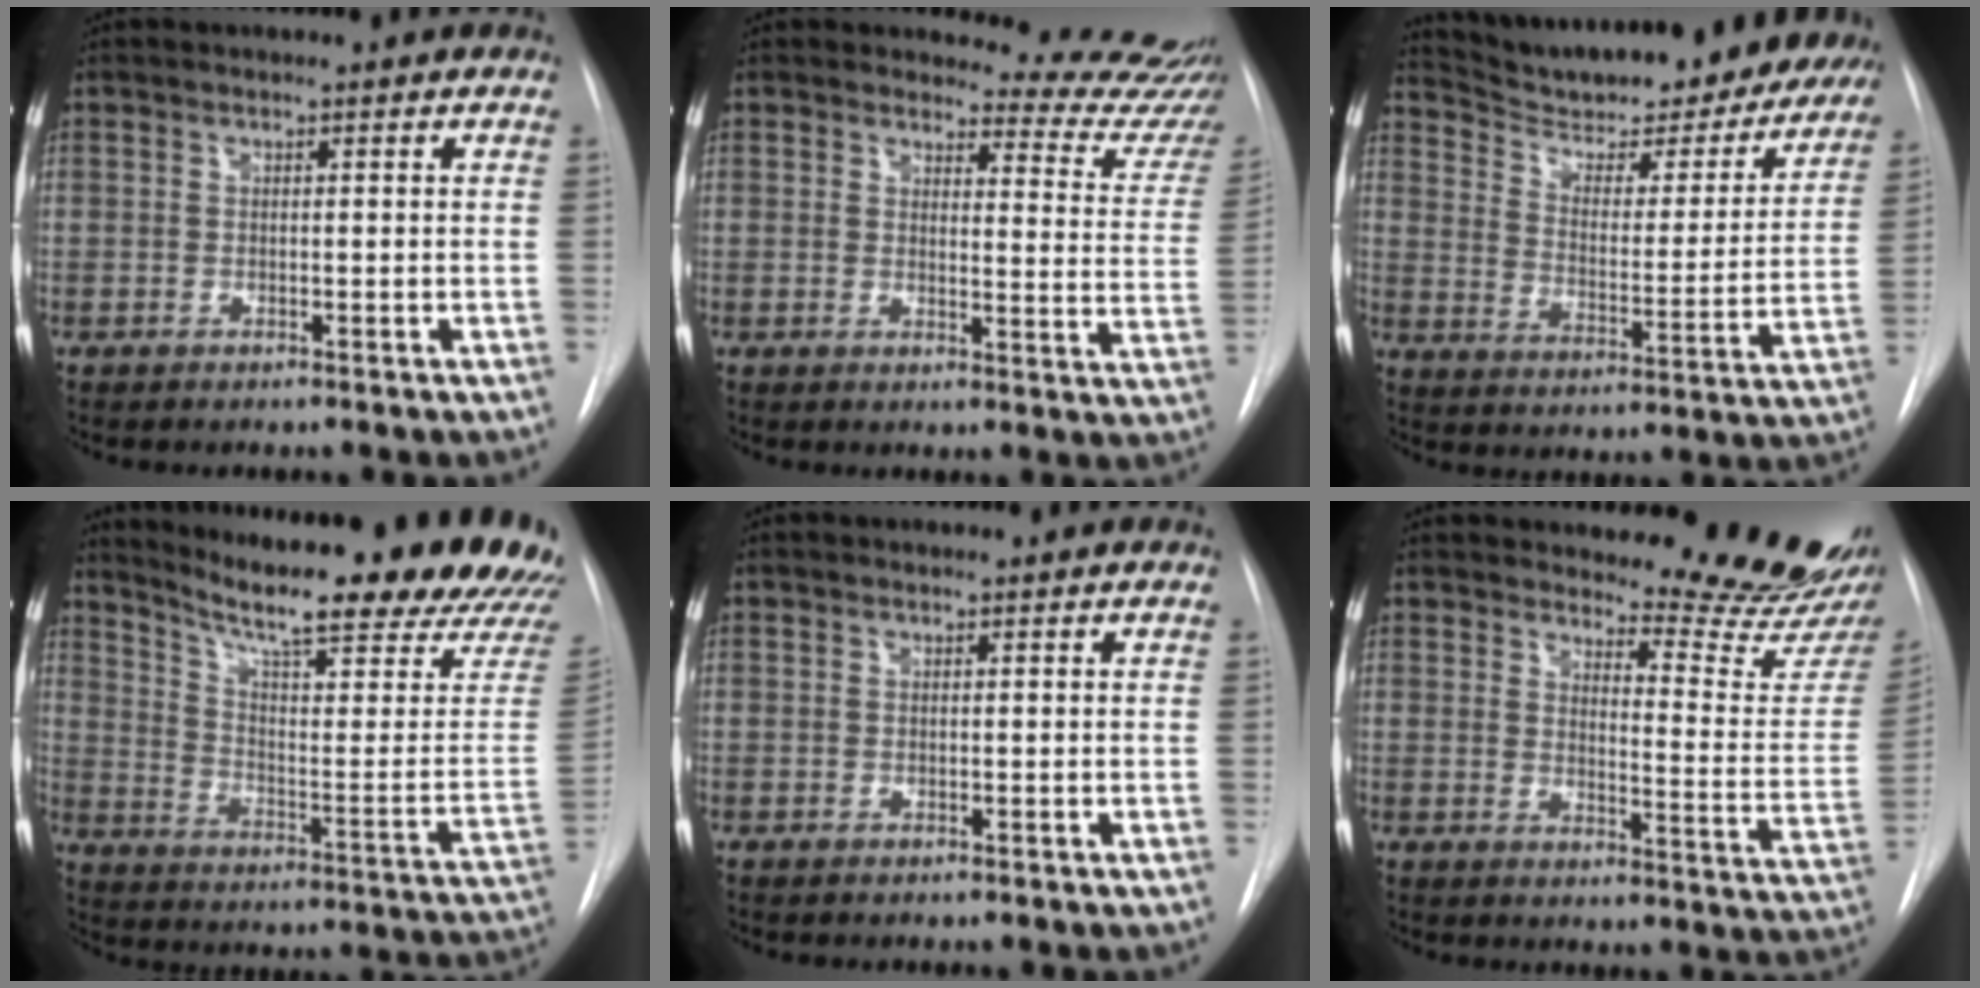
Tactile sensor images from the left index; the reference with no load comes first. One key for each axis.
{"total": 13.5, "fx": 13.4, "fy": 1.8, "fz": 0.9, "tx": 0.022, "ty": -0.108, "tz": 0.119}
{"total": 27.6, "fx": 25.1, "fy": 5.9, "fz": 9.9, "tx": -0.154, "ty": -0.053, "tz": 0.327}
{"total": 27.0, "fx": 23.0, "fy": 2.1, "fz": 14.0, "tx": -0.217, "ty": -0.090, "tz": 0.297}
{"total": 0.0}
{"total": 14.5, "fx": 13.8, "fy": -0.2, "fz": 4.5, "tx": -0.056, "ty": -0.116, "tz": 0.162}